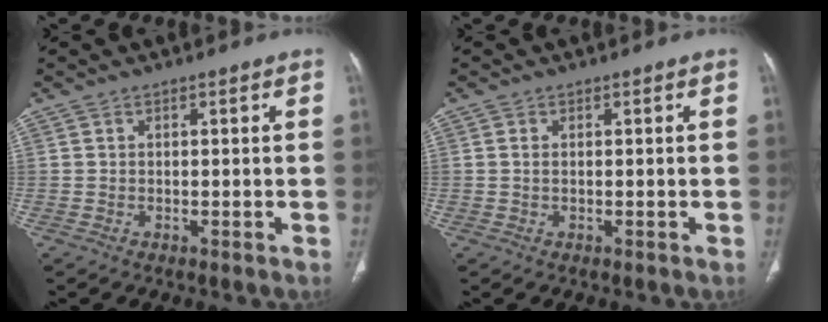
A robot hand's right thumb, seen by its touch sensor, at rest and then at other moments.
{"total": 0.7, "force": [0.1, 0.4, 0.6], "torque": [-0.018, 0.003, 0.004]}